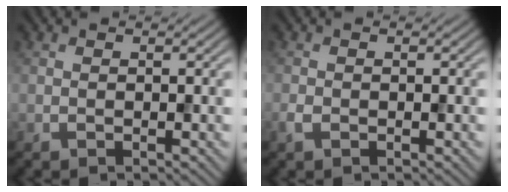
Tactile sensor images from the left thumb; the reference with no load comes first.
{"total": 1.1, "force": [-0.5, 0.7, 0.7], "torque": [-0.019, -0.001, -0.011]}